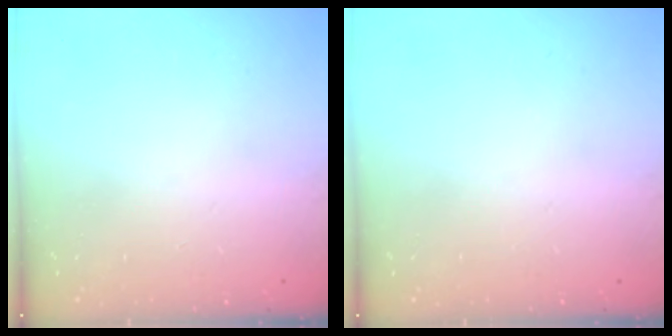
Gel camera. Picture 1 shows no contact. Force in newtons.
{"total": 0.0}